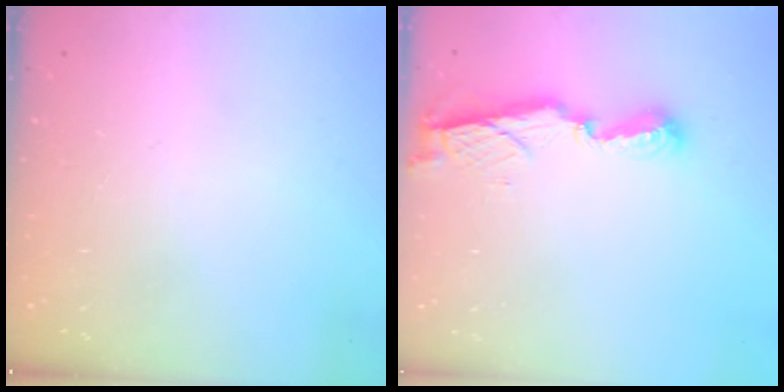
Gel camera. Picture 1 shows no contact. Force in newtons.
{"total": 7.9, "press": 7.8, "slide": 0.3}